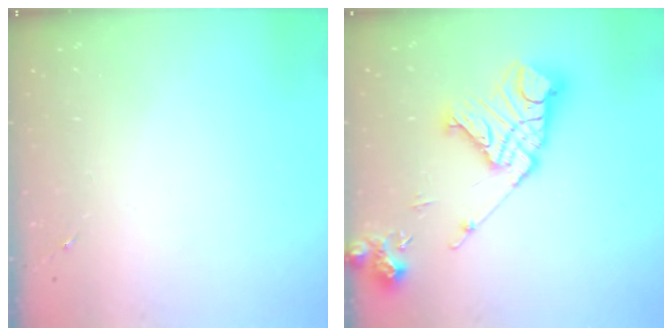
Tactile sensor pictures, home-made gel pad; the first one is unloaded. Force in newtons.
{"total": 18.0, "press": 17.9, "slide": 2.5}